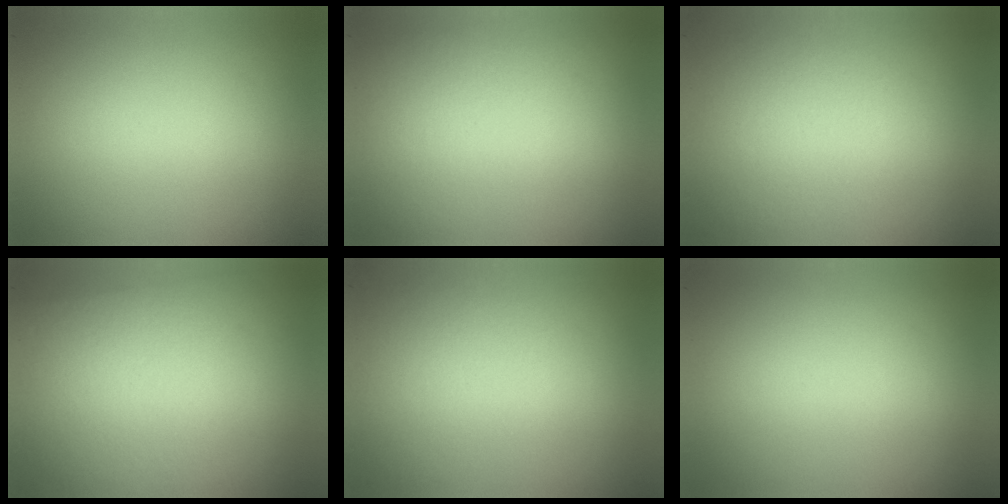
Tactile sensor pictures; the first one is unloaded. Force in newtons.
{"total": 1.4}
{"total": 2.5}
{"total": 2.9}
{"total": 2.3}
{"total": 0.0}